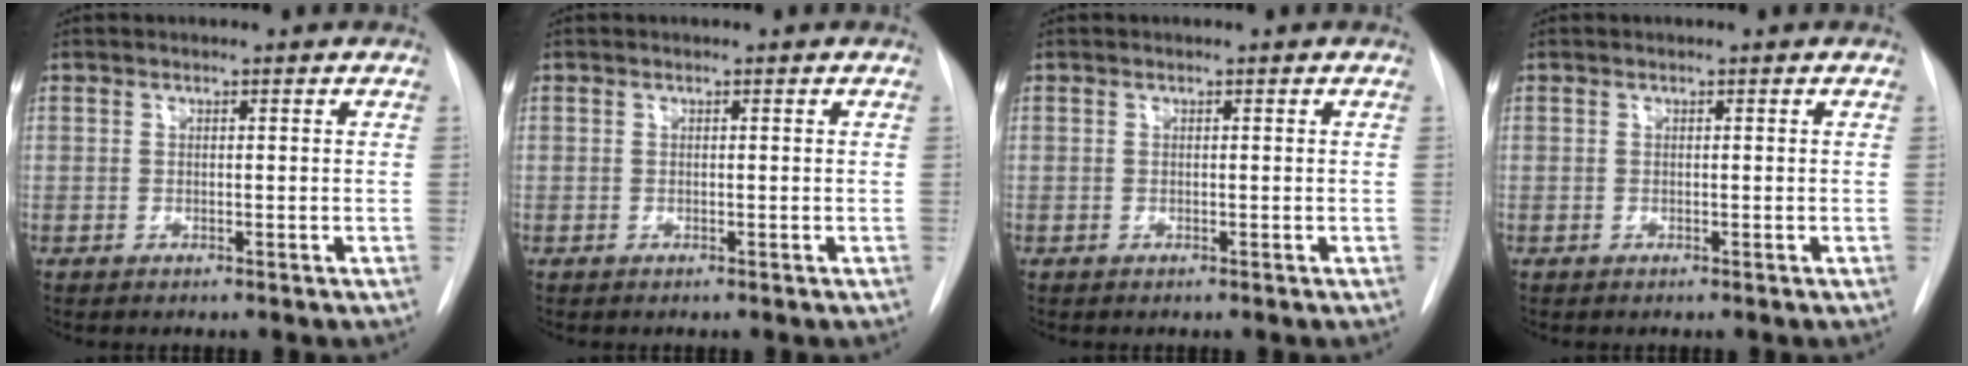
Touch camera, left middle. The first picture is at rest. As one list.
[{"total": 0.0}, {"total": 0.0}, {"total": 0.0}]